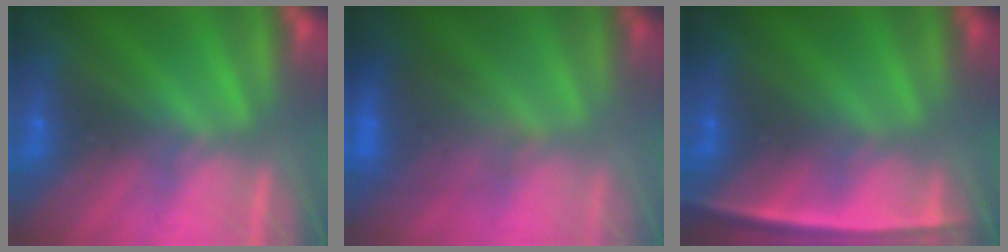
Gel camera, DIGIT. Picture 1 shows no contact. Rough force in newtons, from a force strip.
{"total": 3.4}
{"total": 2.4}